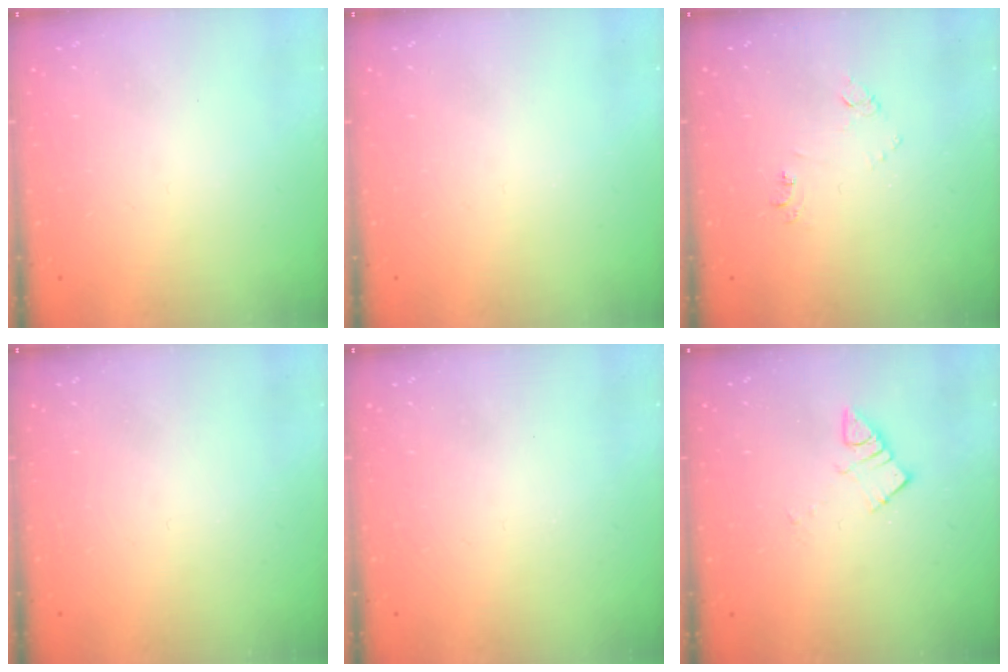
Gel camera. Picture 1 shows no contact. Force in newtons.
{"total": 0.0}
{"total": 7.9, "press": 7.9, "slide": 0.6}
{"total": 0.0}
{"total": 1.8, "press": 1.8, "slide": 0.4}
{"total": 4.9, "press": 4.8, "slide": 0.5}